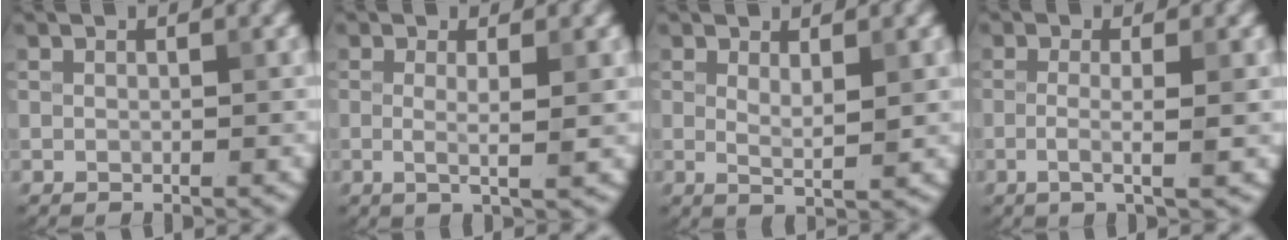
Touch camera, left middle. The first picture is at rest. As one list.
[{"total": 2.4, "force": [0.0, 0.4, 2.4], "torque": [-0.039, -0.007, -0.004]}, {"total": 1.8, "force": [0.6, 0.3, 1.6], "torque": [-0.027, -0.008, 0.012]}, {"total": 2.8, "force": [-0.3, 0.7, 2.7], "torque": [-0.041, -0.006, -0.011]}]